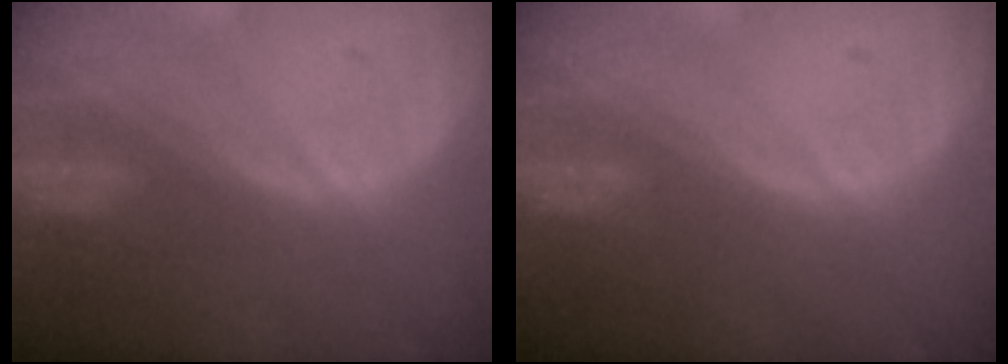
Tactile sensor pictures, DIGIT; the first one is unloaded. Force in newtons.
{"total": 0.0}